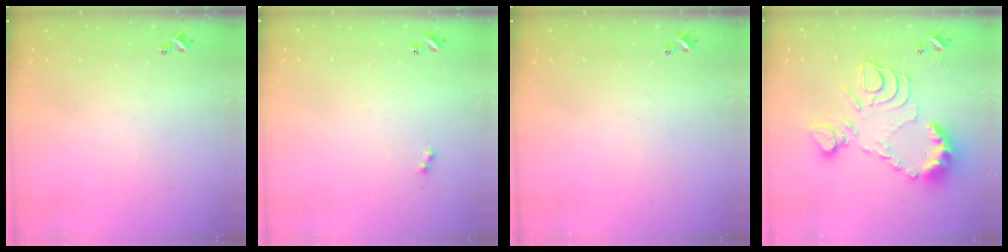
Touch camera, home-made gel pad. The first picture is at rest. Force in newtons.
{"total": 1.2, "press": 1.1, "slide": 0.6}
{"total": 0.0}
{"total": 15.7, "press": 15.7, "slide": 0.8}